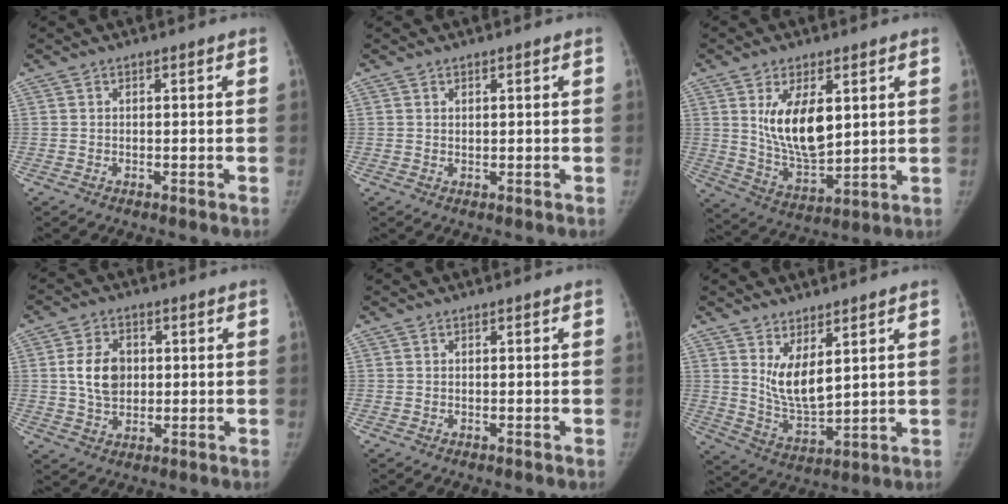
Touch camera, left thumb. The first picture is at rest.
{"total": 0.8, "force": [0.6, 0.3, 0.5], "torque": [-0.006, -0.005, 0.013]}
{"total": 12.9, "force": [3.8, 6.4, 10.6], "torque": [-0.164, -0.031, 0.083]}
{"total": 8.0, "force": [1.2, 5.8, 5.5], "torque": [-0.080, -0.004, 0.024]}
{"total": 0.0}
{"total": 8.5, "force": [3.9, 3.5, 6.7], "torque": [-0.106, -0.045, 0.087]}